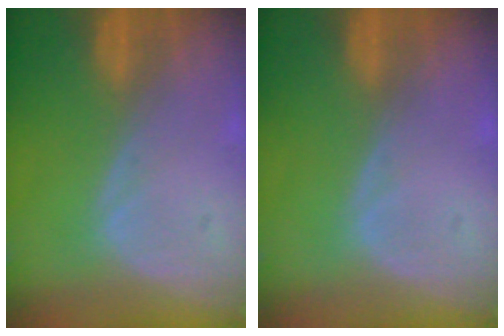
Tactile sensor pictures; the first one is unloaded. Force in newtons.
{"total": 0.0}